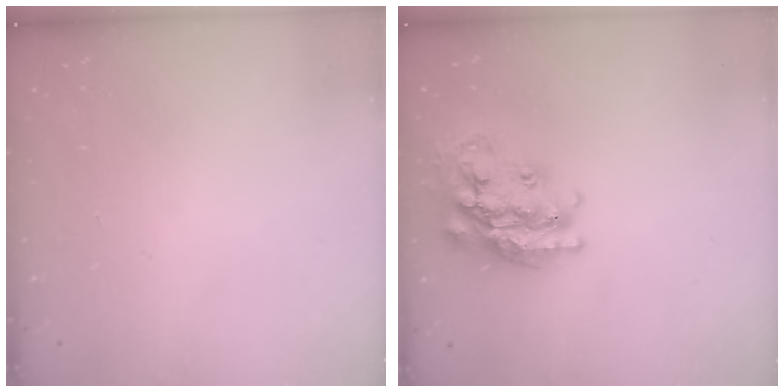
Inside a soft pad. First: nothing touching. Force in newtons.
{"total": 22.6, "press": 22.5, "slide": 1.7}